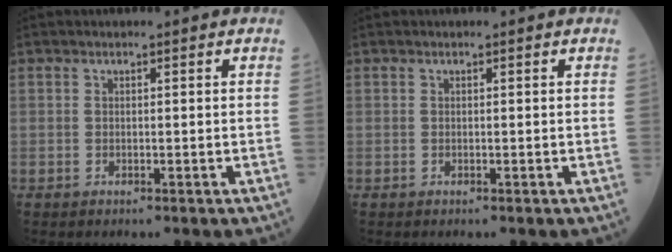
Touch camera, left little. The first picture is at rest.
{"total": 0.0}